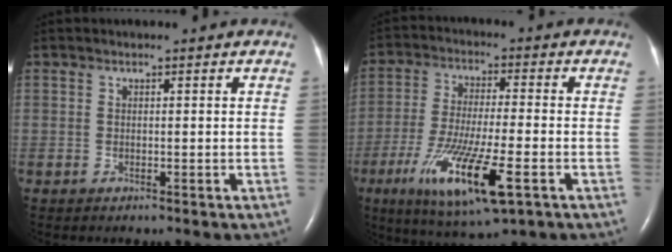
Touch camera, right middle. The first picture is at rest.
{"total": 14.3, "force": [-6.0, 2.0, 12.9], "torque": [-0.255, -0.033, -0.096]}